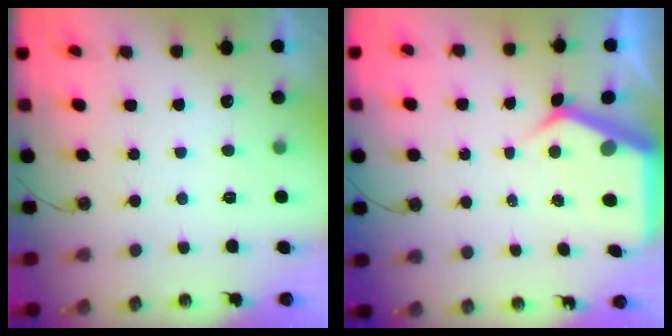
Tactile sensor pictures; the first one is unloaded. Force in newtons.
{"total": 7.1, "press": 7.0, "slide": 0.8}